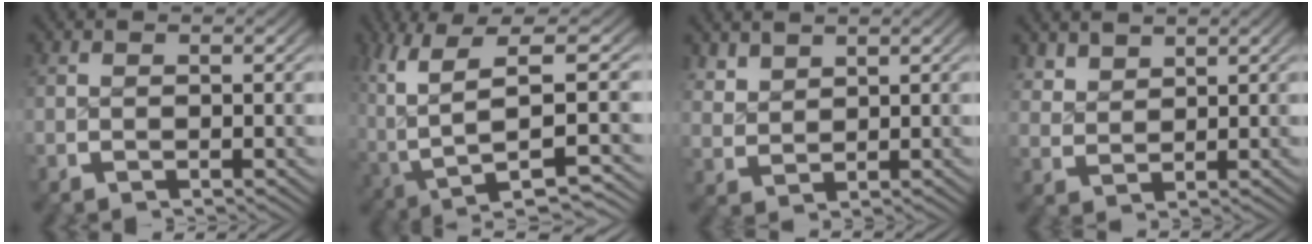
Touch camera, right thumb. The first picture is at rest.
{"total": 9.3, "force": [-1.3, 4.7, 8.0], "torque": [-0.169, -0.038, 0.007]}
{"total": 2.2, "force": [1.8, 1.1, 0.6], "torque": [-0.011, -0.002, 0.045]}
{"total": 2.3, "force": [2.1, 0.9, 0.5], "torque": [-0.008, -0.001, 0.049]}